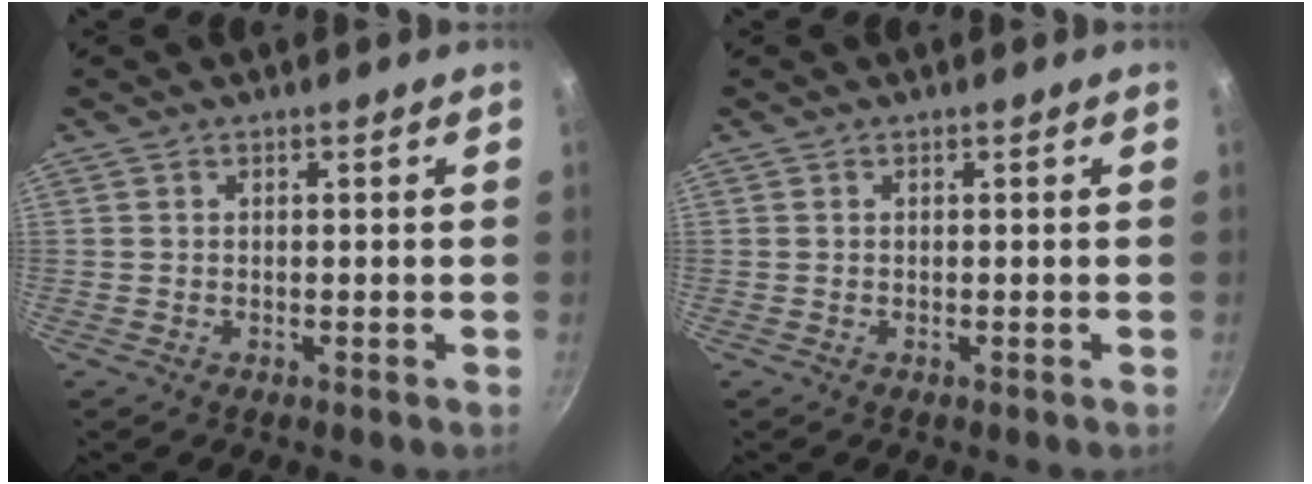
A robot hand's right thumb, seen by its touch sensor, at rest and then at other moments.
{"total": 0.0}